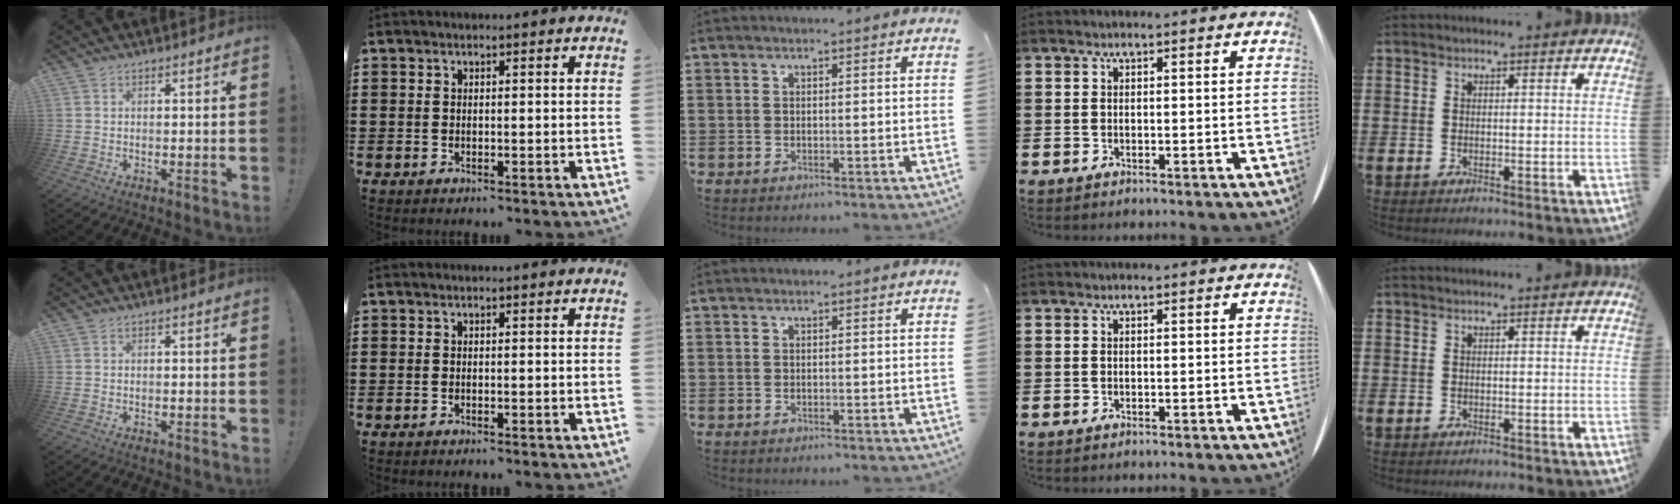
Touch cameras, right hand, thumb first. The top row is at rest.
{}